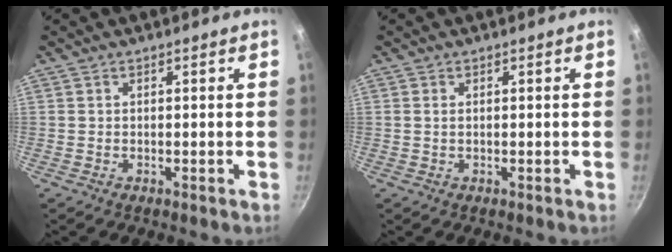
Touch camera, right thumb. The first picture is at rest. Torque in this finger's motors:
{"motor_torque": [-0.23, 0.23, -0.02, 0.61, 0.00]}